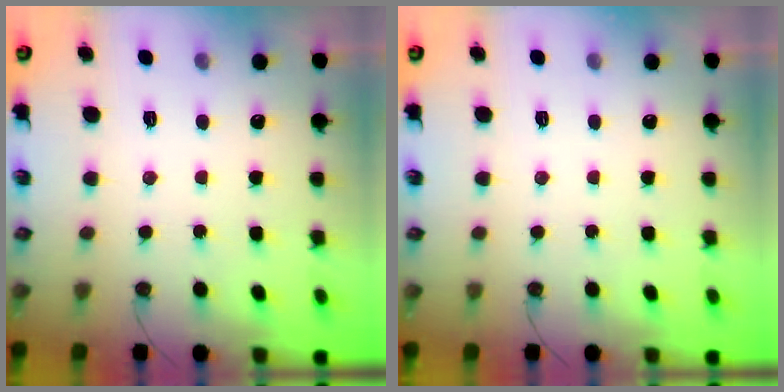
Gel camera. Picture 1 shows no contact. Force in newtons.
{"total": 0.0}